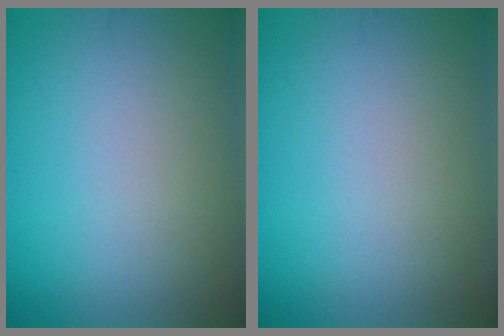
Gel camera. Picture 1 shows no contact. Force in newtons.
{"total": 0.0}